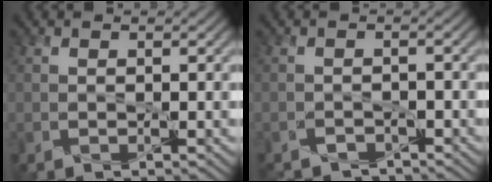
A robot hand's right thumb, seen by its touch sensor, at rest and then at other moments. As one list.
[{"total": 3.3, "force": [-3.1, 1.0, 0.4], "torque": [-0.004, 0.001, -0.047]}]